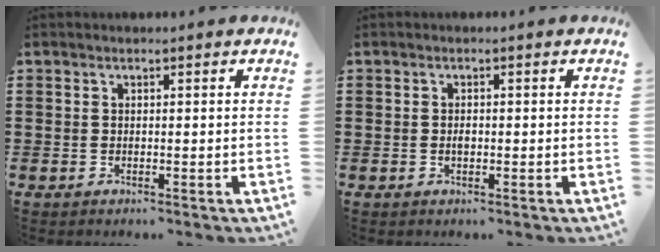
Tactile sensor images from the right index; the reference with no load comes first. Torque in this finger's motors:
{"motor_torque": [2.14, 0.00, 0.07, 0.04]}